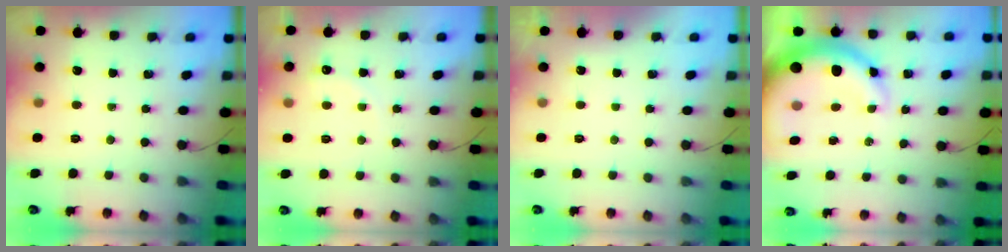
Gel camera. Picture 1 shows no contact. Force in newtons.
{"total": 5.9, "press": 5.8, "slide": 1.3}
{"total": 3.0, "press": 3.0, "slide": 0.1}
{"total": 15.2, "press": 14.9, "slide": 2.8}